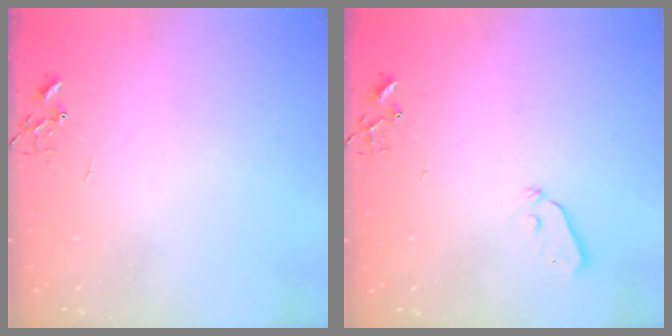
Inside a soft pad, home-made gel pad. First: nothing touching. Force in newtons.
{"total": 3.8, "press": 3.7, "slide": 0.7}